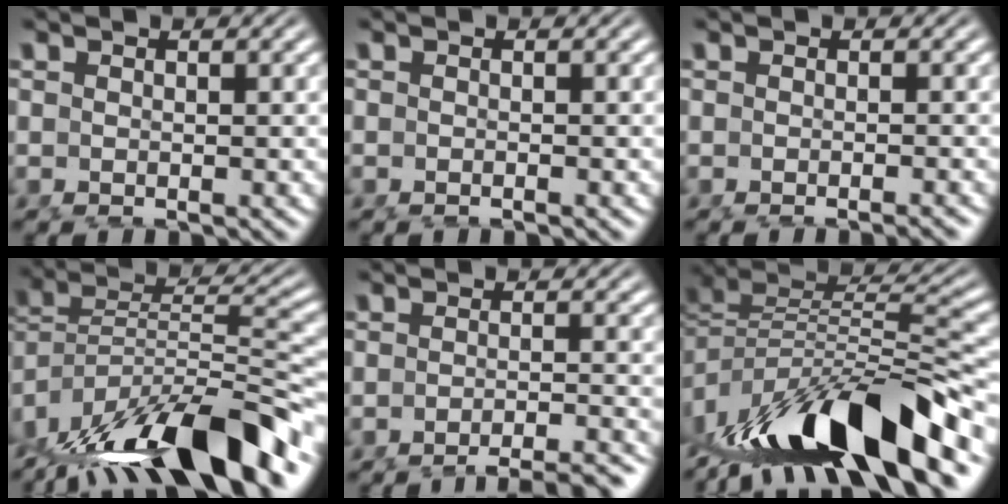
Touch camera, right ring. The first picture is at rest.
{"total": 0.7, "force": [-0.6, -0.3, 0.2], "torque": [-0.002, 0.000, -0.009]}
{"total": 1.5, "force": [-1.4, -0.3, 0.7], "torque": [-0.007, 0.002, -0.021]}
{"total": 13.0, "force": [-5.8, 7.5, 8.9], "torque": [-0.178, -0.045, -0.075]}
{"total": 8.3, "force": [-7.7, 1.3, 2.6], "torque": [-0.015, -0.013, -0.115]}
{"total": 14.1, "force": [-4.1, 7.8, 11.0], "torque": [-0.202, -0.035, -0.049]}